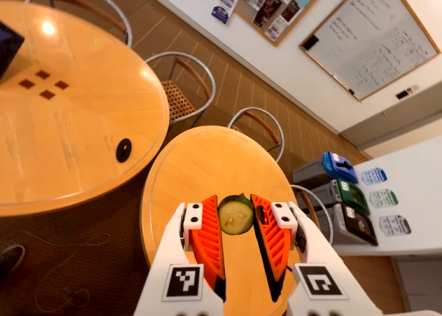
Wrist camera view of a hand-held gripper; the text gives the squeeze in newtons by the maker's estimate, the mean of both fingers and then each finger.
{"total": 8.5, "left": 8.8, "right": 8.3}